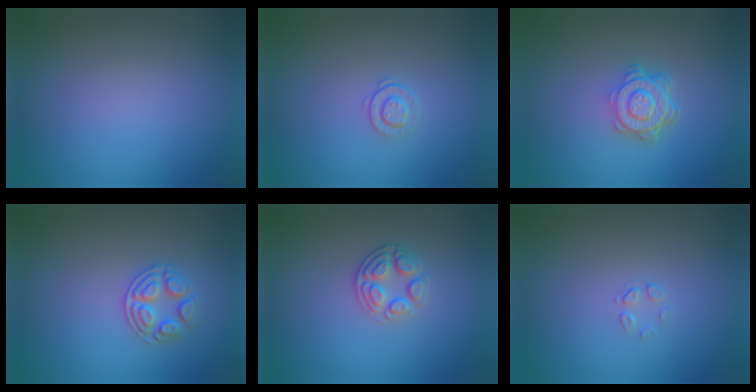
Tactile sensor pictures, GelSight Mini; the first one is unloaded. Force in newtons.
{"total": 1.2, "press": 0.9, "slide": 0.8}
{"total": 4.7, "press": 3.4, "slide": 3.2}
{"total": 2.7, "press": 2.4, "slide": 1.1}
{"total": 2.6, "press": 2.4, "slide": 1.1}
{"total": 0.7, "press": 0.4, "slide": 0.6}